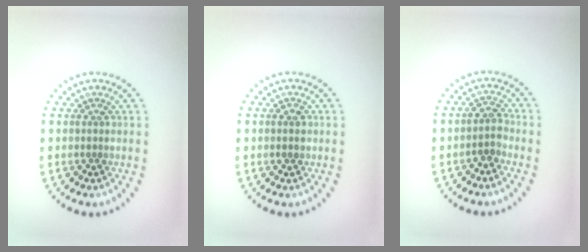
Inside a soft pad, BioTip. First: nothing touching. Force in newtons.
{"total": 1.3, "press": 1.3, "slide": 0.1}
{"total": 1.5, "press": 1.3, "slide": 0.8}